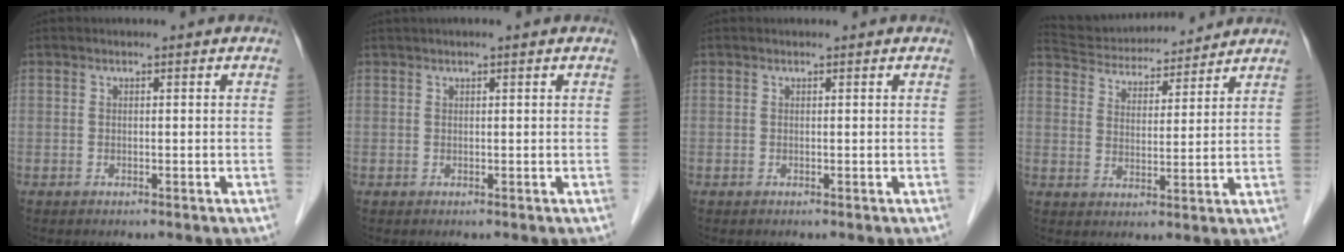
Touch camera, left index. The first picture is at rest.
{"total": 1.6, "force": [1.1, -0.1, 1.1], "torque": [-0.015, 0.017, 0.019]}
{"total": 0.0}
{"total": 13.2, "force": [12.5, 2.6, 3.2], "torque": [-0.056, 0.023, 0.200]}